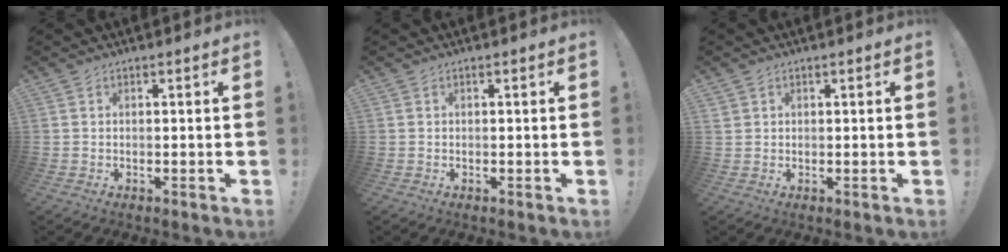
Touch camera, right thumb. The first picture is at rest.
{"total": 0.0}
{"total": 1.2, "force": [0.7, 1.0, 0.2], "torque": [-0.007, 0.002, 0.015]}